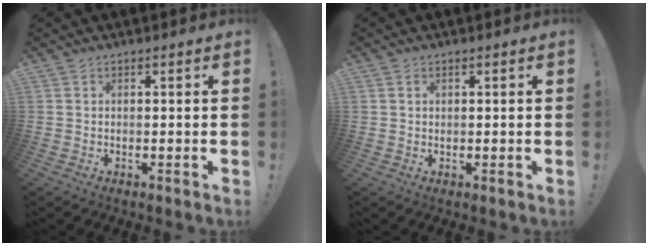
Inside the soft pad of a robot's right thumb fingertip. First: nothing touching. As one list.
[{"total": 1.0, "force": [0.6, 0.8, 0.3], "torque": [-0.005, 0.002, 0.011]}]